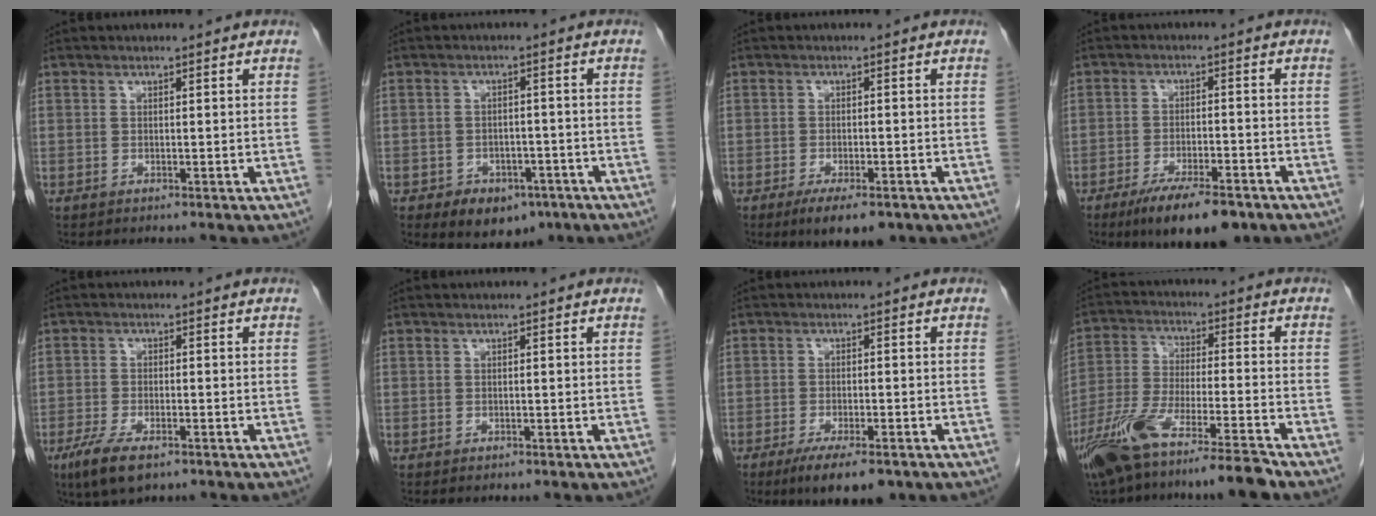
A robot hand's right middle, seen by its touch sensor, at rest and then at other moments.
{"total": 3.8, "force": [-2.0, 2.9, 1.5], "torque": [-0.014, 0.006, -0.016]}
{"total": 6.8, "force": [-4.6, 2.1, 4.6], "torque": [-0.068, -0.011, -0.066]}
{"total": 10.5, "force": [-7.4, 2.7, 7.0], "torque": [-0.111, -0.015, -0.117]}
{"total": 6.6, "force": [-4.2, 2.2, 4.7], "torque": [-0.094, -0.015, -0.070]}
{"total": 0.0}
{"total": 8.7, "force": [-6.0, 1.9, 5.9], "torque": [-0.091, -0.016, -0.090]}
{"total": 14.3, "force": [-11.1, 0.4, 9.0], "torque": [-0.178, -0.024, -0.196]}